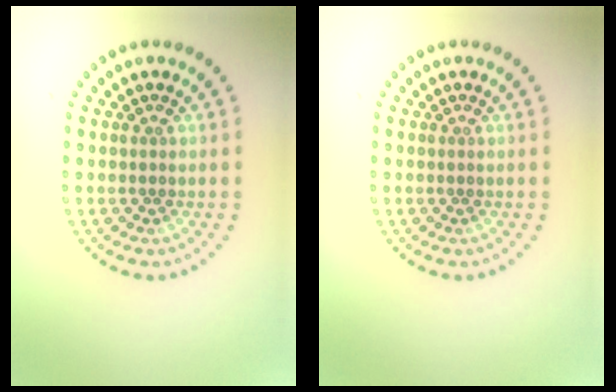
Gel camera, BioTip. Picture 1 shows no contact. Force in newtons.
{"total": 0.0}